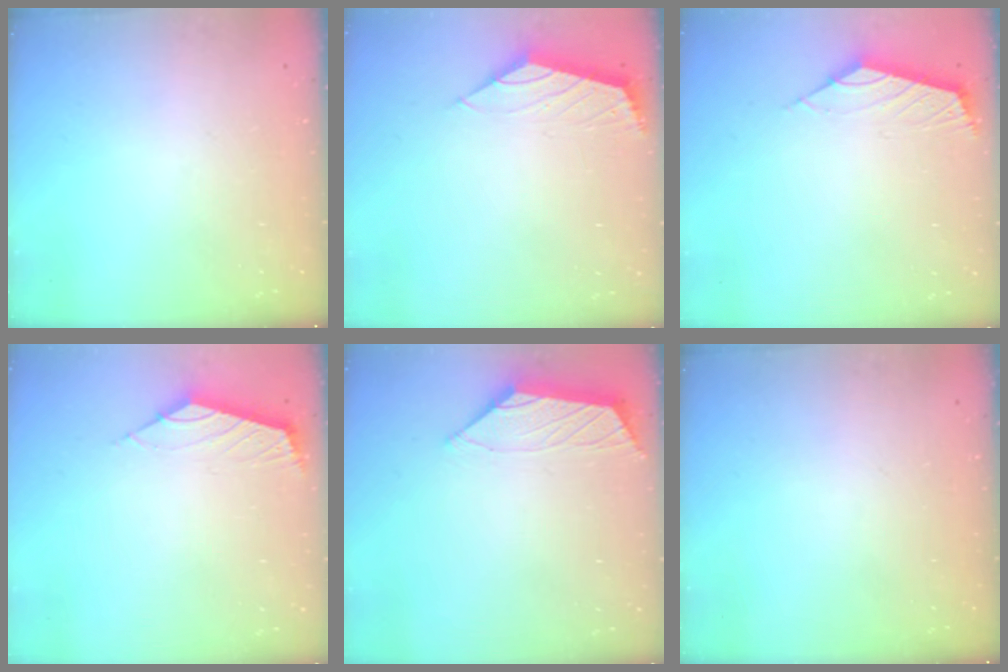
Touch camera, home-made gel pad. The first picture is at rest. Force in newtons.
{"total": 1.4, "press": 1.3, "slide": 0.5}
{"total": 2.6, "press": 2.5, "slide": 0.6}
{"total": 2.4, "press": 2.4, "slide": 0.6}
{"total": 0.9, "press": 0.8, "slide": 0.4}
{"total": 0.0}